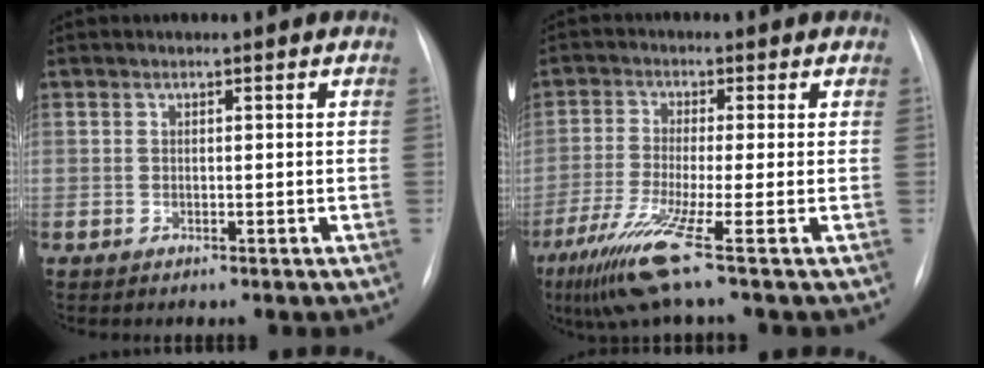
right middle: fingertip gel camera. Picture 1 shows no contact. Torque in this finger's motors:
{"motor_torque": [0.43, -0.94, 0.48, 0.18]}